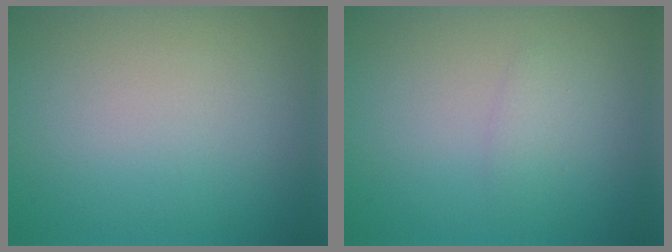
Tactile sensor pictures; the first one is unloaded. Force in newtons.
{"total": 1.0, "press": 1.0, "slide": 0.1}